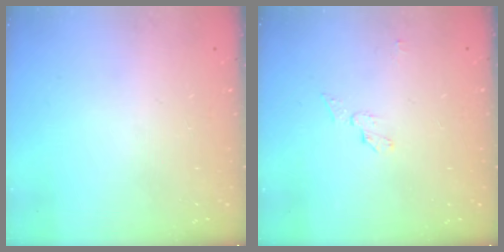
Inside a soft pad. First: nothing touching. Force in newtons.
{"total": 3.8, "press": 3.8, "slide": 0.3}